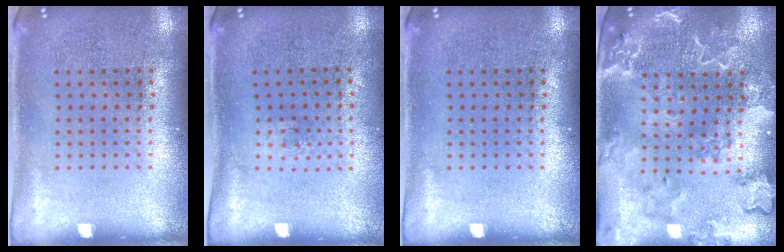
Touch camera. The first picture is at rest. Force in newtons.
{"total": 0.5, "press": 0.3, "slide": 0.4}
{"total": 0.0}
{"total": 2.6, "press": 2.4, "slide": 0.8}